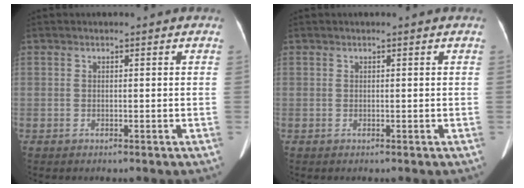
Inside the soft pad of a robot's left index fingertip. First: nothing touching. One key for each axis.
{"total": 0.0}